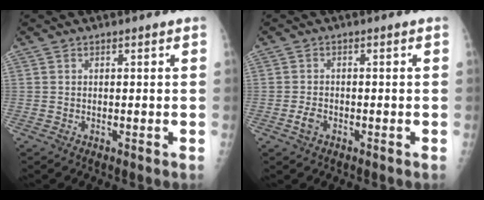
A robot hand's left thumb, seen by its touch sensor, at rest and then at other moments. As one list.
[{"total": 2.1, "force": [-1.1, 1.4, 1.2], "torque": [-0.024, 0.008, -0.021]}]